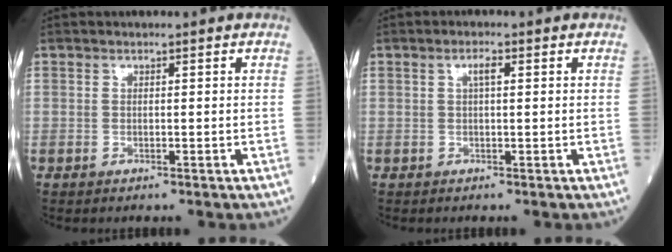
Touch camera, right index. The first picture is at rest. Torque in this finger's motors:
{"motor_torque": [0.02, 0.13, -0.01, 0.03]}